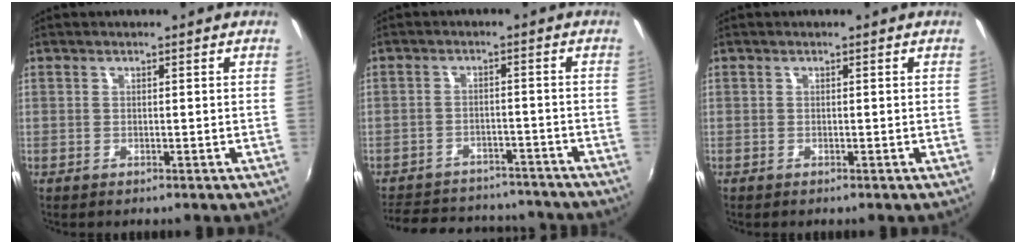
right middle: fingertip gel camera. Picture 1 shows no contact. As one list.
[{"total": 18.3, "force": [-15.6, 7.3, 6.2], "torque": [-0.147, 0.024, -0.204]}, {"total": 0.0}]